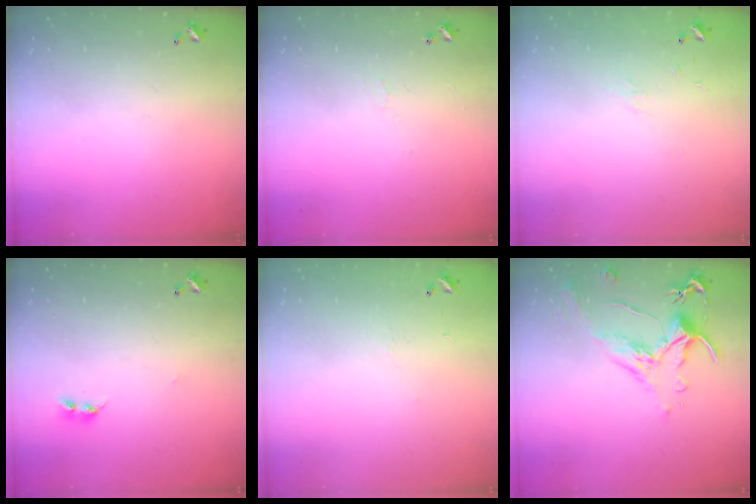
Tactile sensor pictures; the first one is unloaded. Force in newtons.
{"total": 2.3, "press": 2.2, "slide": 0.6}
{"total": 4.7, "press": 4.6, "slide": 0.7}
{"total": 2.2, "press": 2.2, "slide": 0.4}
{"total": 6.4, "press": 6.3, "slide": 0.9}
{"total": 1.6, "press": 1.1, "slide": 1.1}